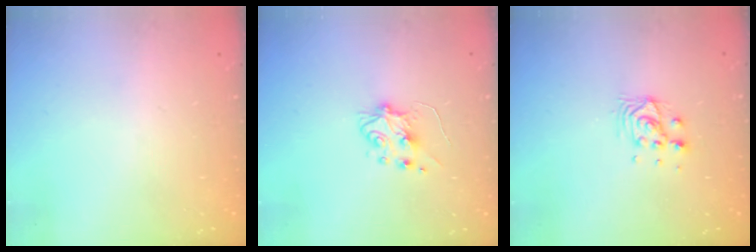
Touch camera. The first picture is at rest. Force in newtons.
{"total": 5.9, "press": 5.9, "slide": 0.9}
{"total": 7.6, "press": 7.6, "slide": 0.3}